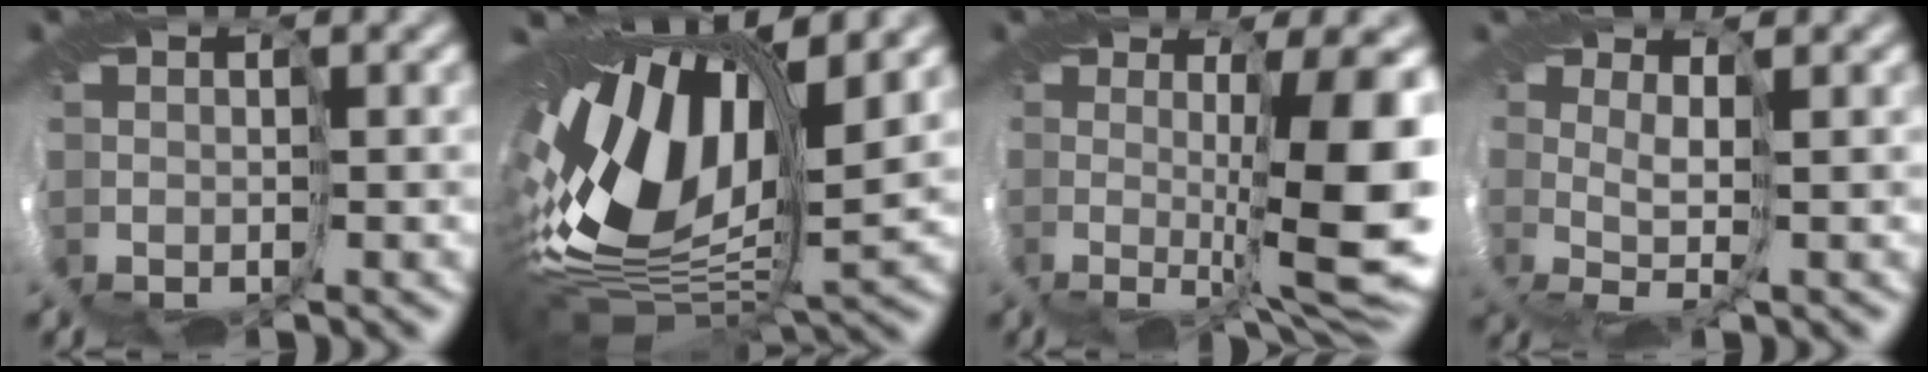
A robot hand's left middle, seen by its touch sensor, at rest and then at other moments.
{"total": 15.9, "force": [3.4, 8.7, 12.8], "torque": [-0.280, 0.016, 0.066]}
{"total": 8.8, "force": [-0.1, 1.0, 8.7], "torque": [-0.122, -0.005, 0.008]}
{"total": 1.6, "force": [0.6, -1.0, 1.1], "torque": [-0.022, 0.003, 0.014]}